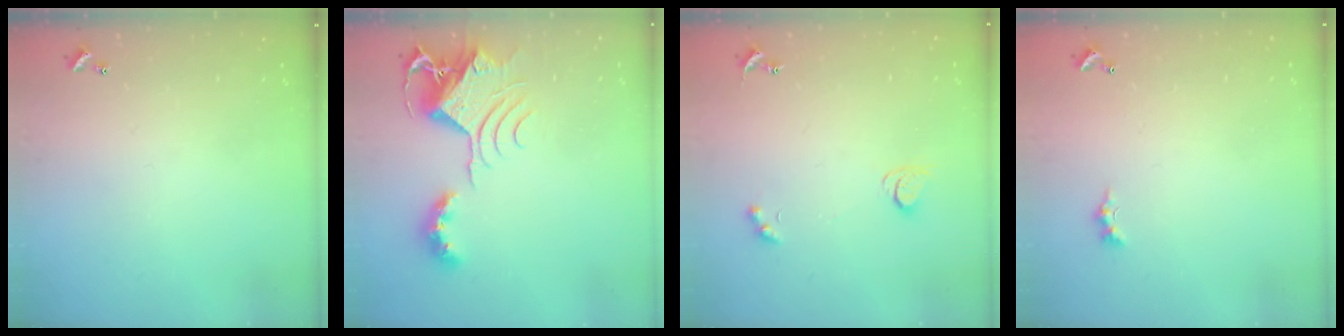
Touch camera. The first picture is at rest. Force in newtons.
{"total": 9.4, "press": 9.4, "slide": 0.3}
{"total": 3.5, "press": 3.4, "slide": 0.5}
{"total": 0.0}